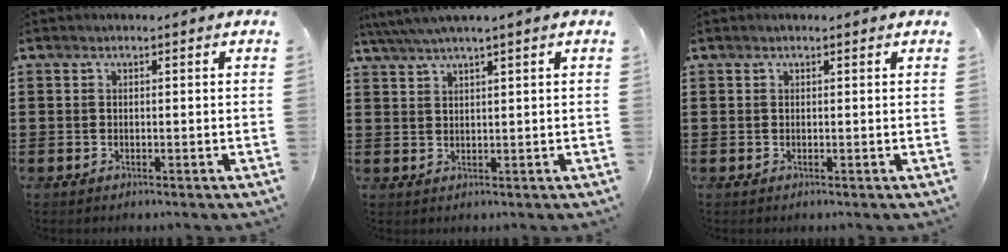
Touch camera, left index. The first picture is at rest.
{"total": 2.8, "force": [2.1, -0.3, 1.8], "torque": [-0.038, 0.000, 0.038]}
{"total": 0.0}